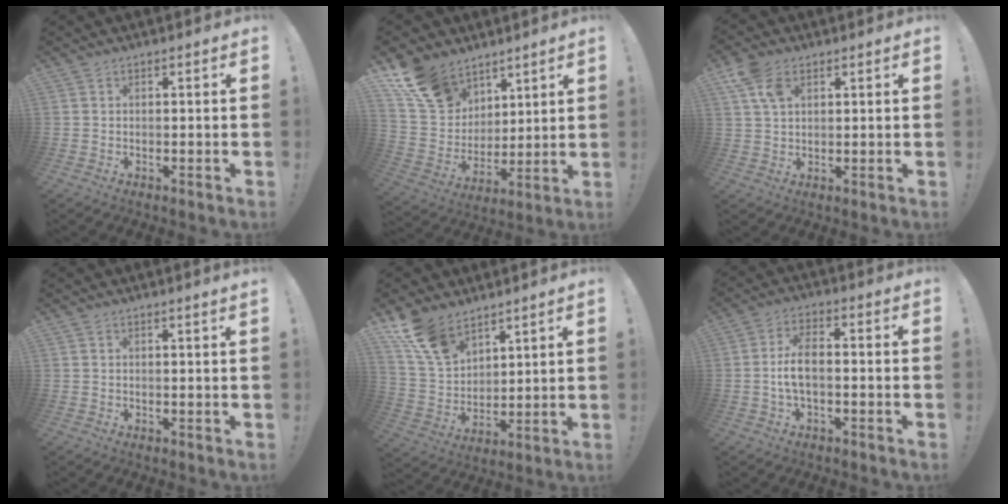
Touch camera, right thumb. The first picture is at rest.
{"total": 15.4, "force": [10.0, 10.4, 5.4], "torque": [-0.108, -0.062, 0.198]}
{"total": 7.5, "force": [3.6, 4.6, 4.6], "torque": [-0.090, -0.006, 0.070]}
{"total": 1.1, "force": [0.7, -0.6, 0.6], "torque": [-0.010, -0.003, 0.011]}
{"total": 14.2, "force": [9.6, 8.8, 5.7], "torque": [-0.109, -0.056, 0.188]}
{"total": 6.8, "force": [-0.6, 2.9, 6.2], "torque": [-0.124, 0.002, -0.011]}